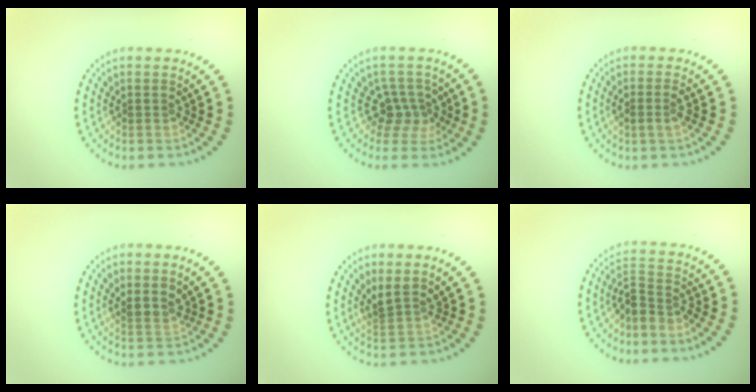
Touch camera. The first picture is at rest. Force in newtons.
{"total": 2.7, "press": 2.0, "slide": 1.8}
{"total": 1.4, "press": 1.3, "slide": 0.6}
{"total": 1.8, "press": 1.6, "slide": 1.0}
{"total": 2.0, "press": 1.4, "slide": 1.4}
{"total": 2.6, "press": 1.9, "slide": 1.7}